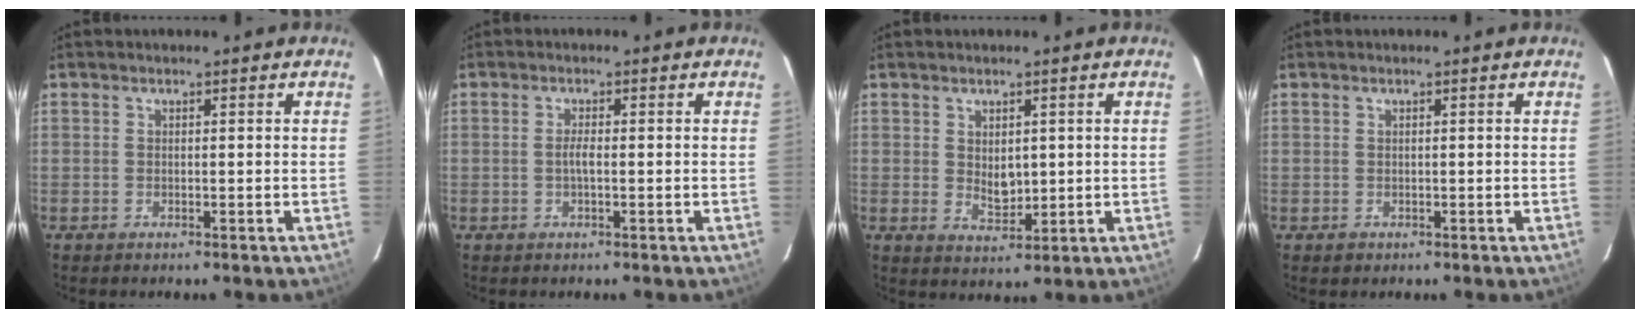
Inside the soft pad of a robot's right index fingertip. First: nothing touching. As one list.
[{"total": 1.6, "force": [-0.3, 0.2, 1.5], "torque": [-0.030, 0.001, -0.008]}, {"total": 3.9, "force": [0.9, 2.7, 2.7], "torque": [-0.041, -0.002, 0.021]}, {"total": 1.2, "force": [-0.1, 1.2, 0.1], "torque": [0.001, 0.001, 0.002]}]